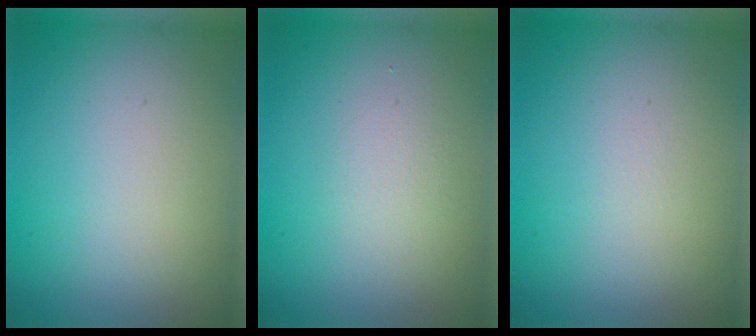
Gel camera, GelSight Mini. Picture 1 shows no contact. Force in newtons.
{"total": 1.2, "press": 1.2, "slide": 0.1}
{"total": 0.0}